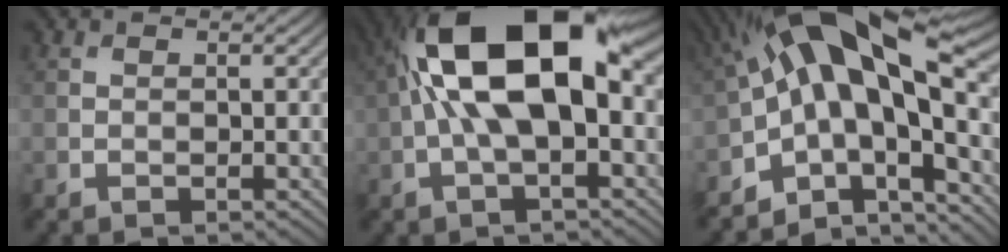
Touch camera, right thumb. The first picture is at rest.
{"total": 16.6, "force": [1.7, 7.6, 14.7], "torque": [-0.266, 0.031, 0.014]}
{"total": 17.2, "force": [0.6, 7.1, 15.6], "torque": [-0.263, 0.018, 0.006]}